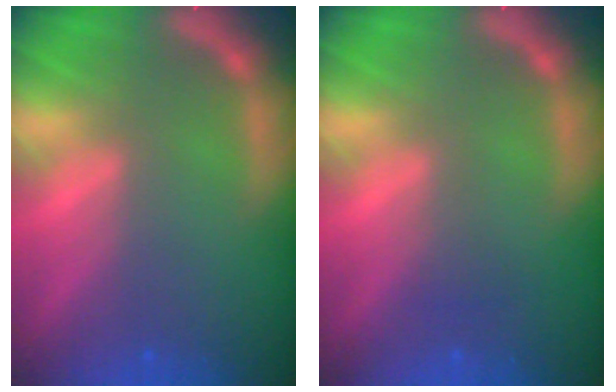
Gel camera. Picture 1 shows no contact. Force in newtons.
{"total": 1.0}